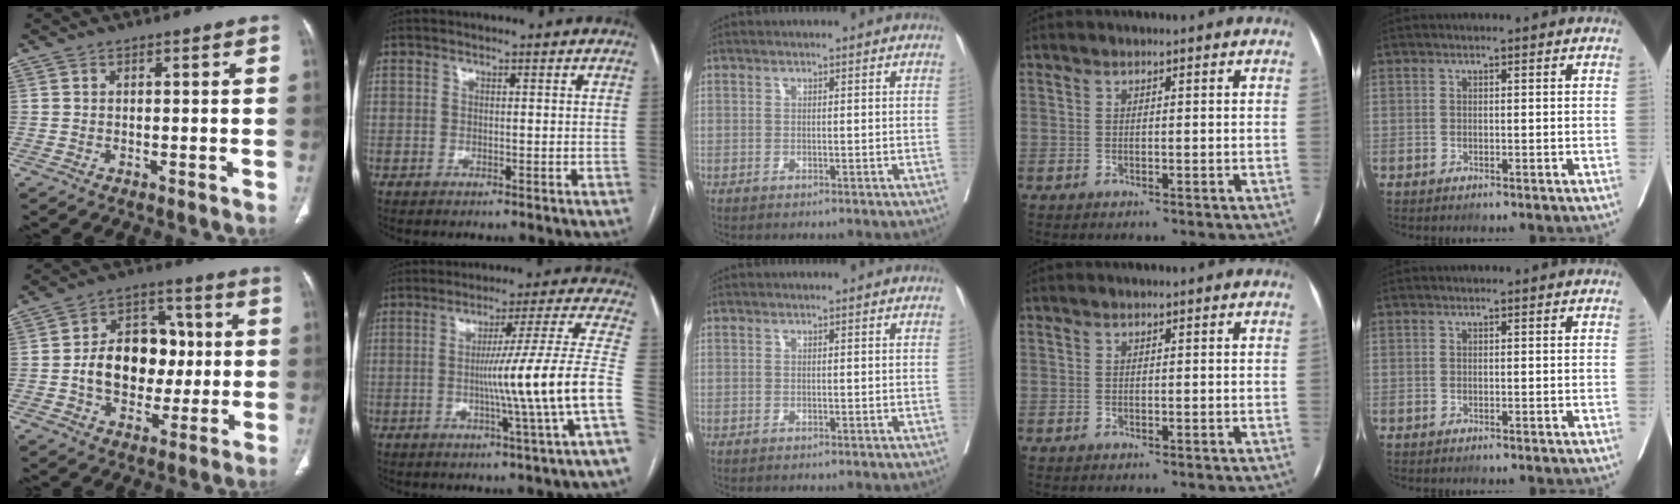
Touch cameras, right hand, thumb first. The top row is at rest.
{"thumb": {"total": 15.4, "force": [-0.4, 11.5, 10.1], "torque": [-0.116, 0.031, -0.003]}, "index": {"total": 14.2, "force": [-3.3, -3.1, 13.4], "torque": [-0.190, 0.000, -0.053]}}